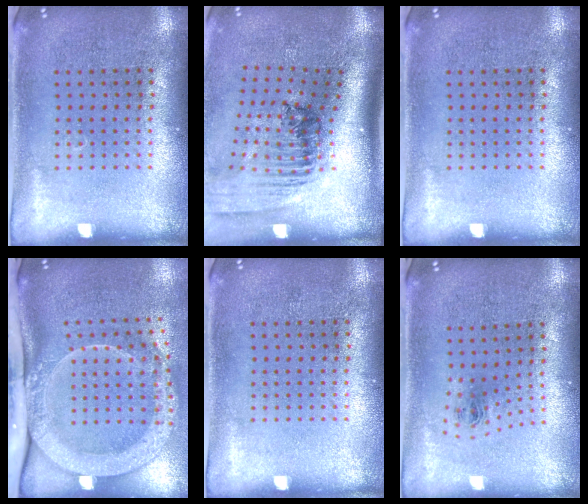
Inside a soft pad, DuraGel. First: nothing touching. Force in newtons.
{"total": 2.3, "press": 1.6, "slide": 1.6}
{"total": 0.0}
{"total": 3.1, "press": 2.2, "slide": 2.1}
{"total": 0.0}
{"total": 0.9, "press": 0.4, "slide": 0.8}